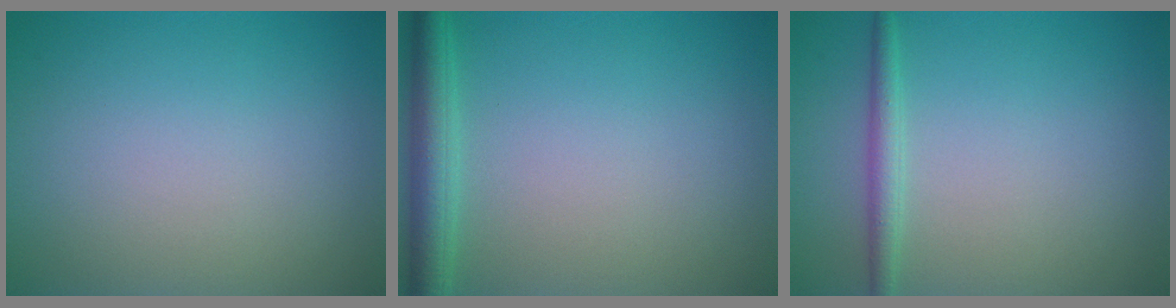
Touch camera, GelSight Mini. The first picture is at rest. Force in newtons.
{"total": 3.3, "press": 3.3, "slide": 0.2}
{"total": 1.8, "press": 1.8, "slide": 0.1}